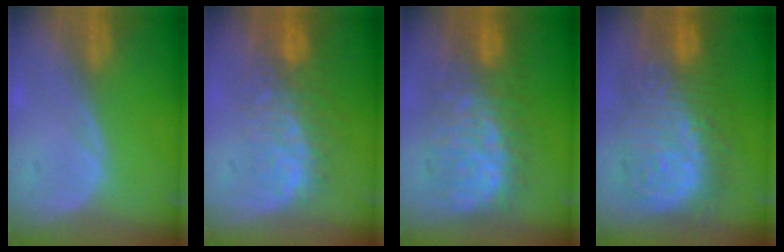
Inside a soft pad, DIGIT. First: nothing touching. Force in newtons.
{"total": 9.9, "press": 8.4, "slide": 5.2}
{"total": 10.5, "press": 10.4, "slide": 1.2}
{"total": 13.4, "press": 13.3, "slide": 1.2}